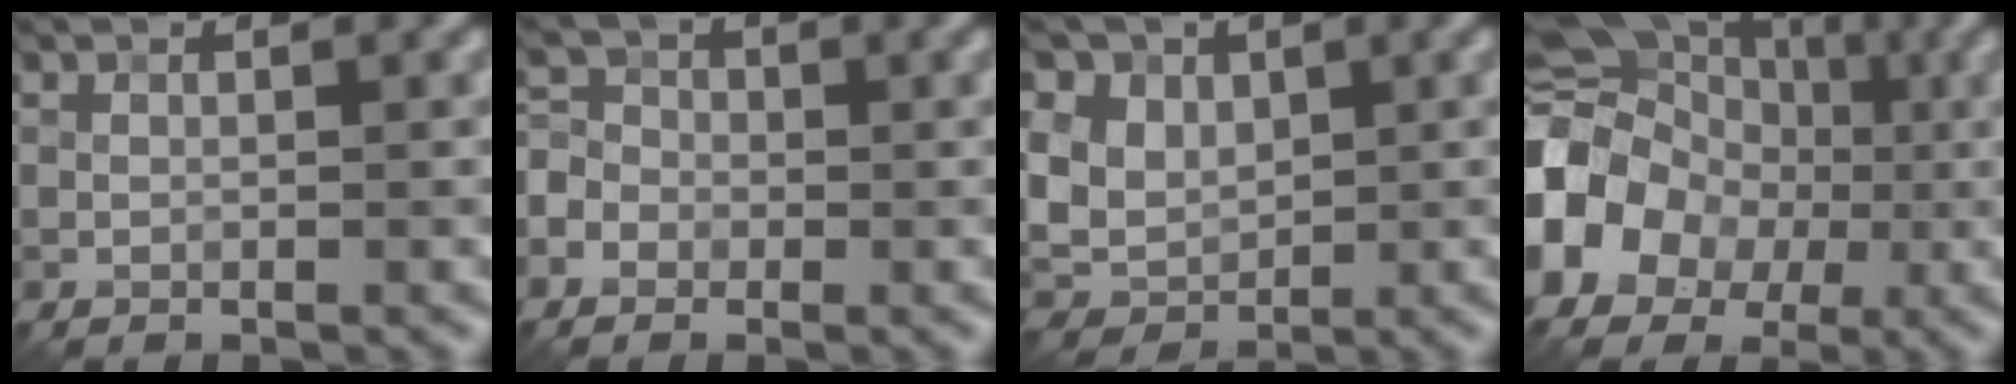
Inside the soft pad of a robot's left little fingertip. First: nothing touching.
{"total": 3.9, "force": [-1.5, 3.4, 1.2], "torque": [-0.008, 0.012, -0.047]}
{"total": 10.6, "force": [3.9, 8.3, 5.2], "torque": [-0.109, 0.031, 0.055]}
{"total": 9.8, "force": [-1.1, 8.4, 4.8], "torque": [-0.081, 0.013, -0.041]}